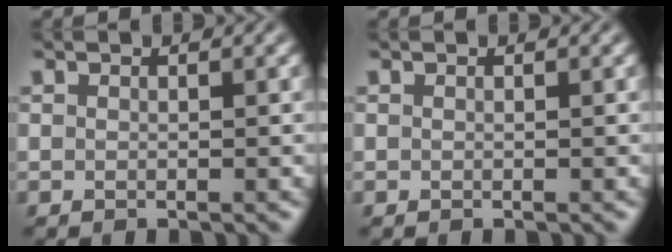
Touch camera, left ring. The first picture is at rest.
{"total": 0.0}